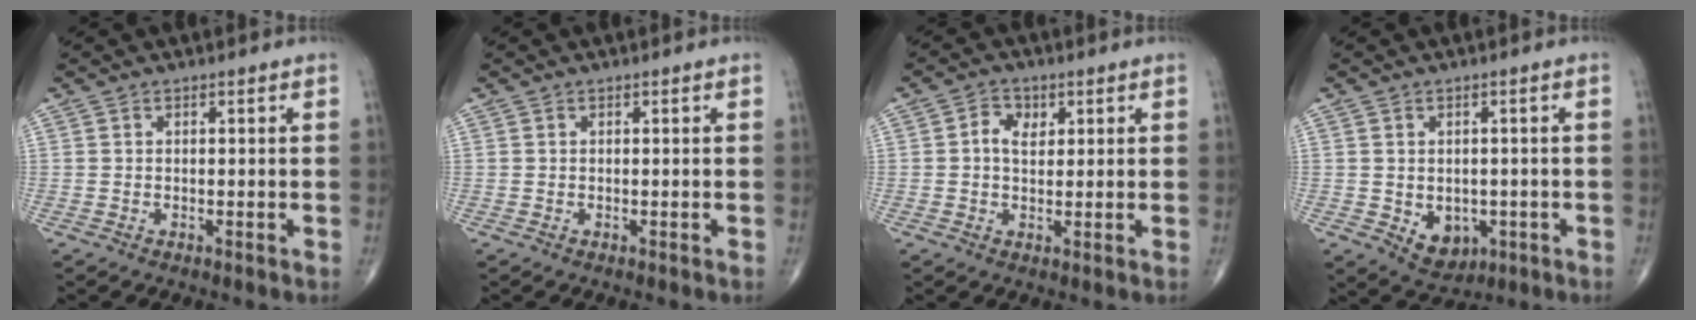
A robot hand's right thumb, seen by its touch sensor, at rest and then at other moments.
{"total": 0.0}
{"total": 3.8, "force": [1.0, 2.8, 2.4], "torque": [-0.026, 0.001, 0.012]}
{"total": 6.1, "force": [-1.4, 4.7, 3.7], "torque": [-0.029, 0.002, -0.004]}